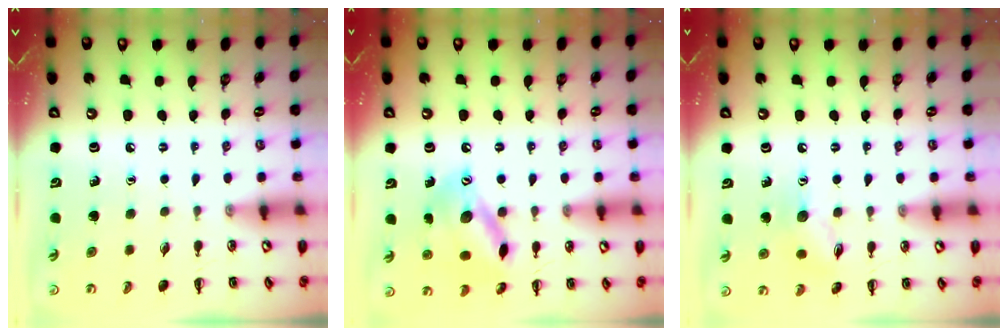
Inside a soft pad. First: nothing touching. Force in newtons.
{"total": 14.3, "press": 14.3, "slide": 0.8}
{"total": 8.1, "press": 8.1, "slide": 0.8}